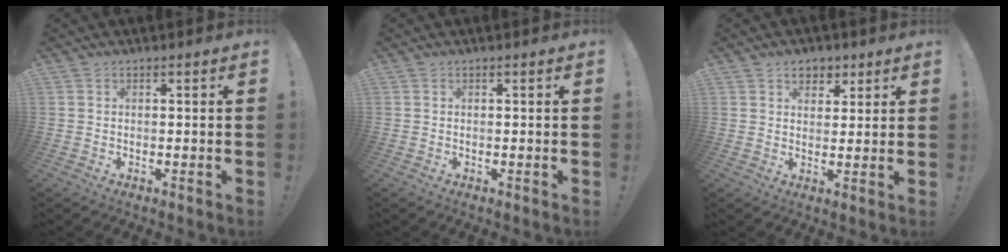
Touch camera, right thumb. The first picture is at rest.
{"total": 0.0}
{"total": 5.4, "force": [3.1, 4.2, 1.5], "torque": [-0.006, -0.016, 0.055]}